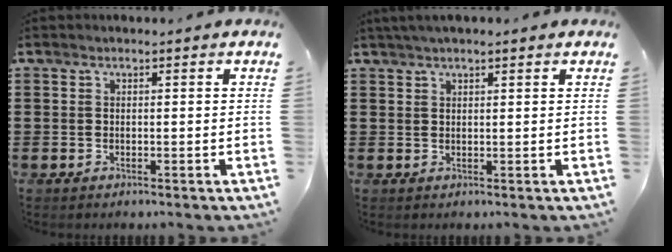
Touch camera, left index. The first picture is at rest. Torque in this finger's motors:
{"motor_torque": [2.14, 0.00, 0.39, 0.14]}